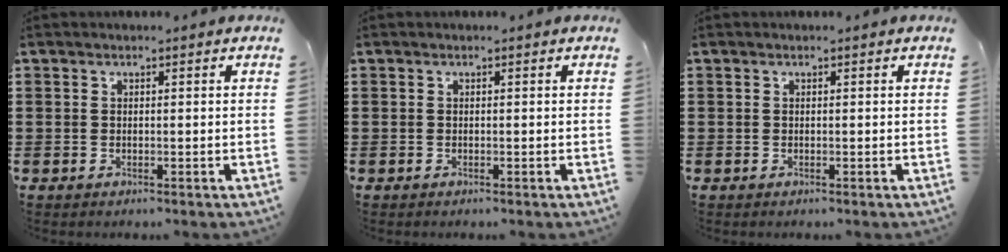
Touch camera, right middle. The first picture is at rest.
{"total": 0.0}
{"total": 0.0}